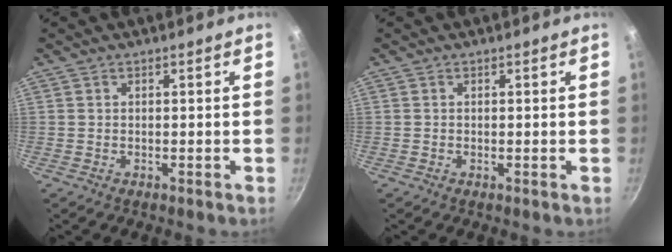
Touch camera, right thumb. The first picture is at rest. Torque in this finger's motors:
{"motor_torque": [0.27, 0.09, 0.27, 0.02, 0.01]}